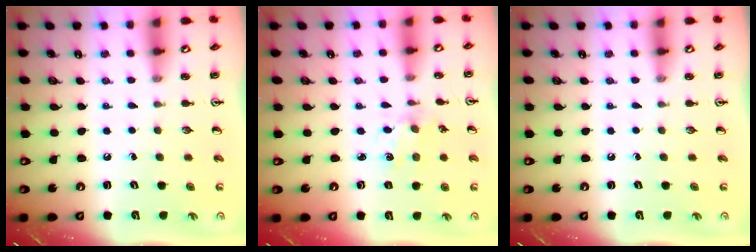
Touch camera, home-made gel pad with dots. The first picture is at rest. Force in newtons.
{"total": 1.9, "press": 1.9, "slide": 0.2}
{"total": 0.0}